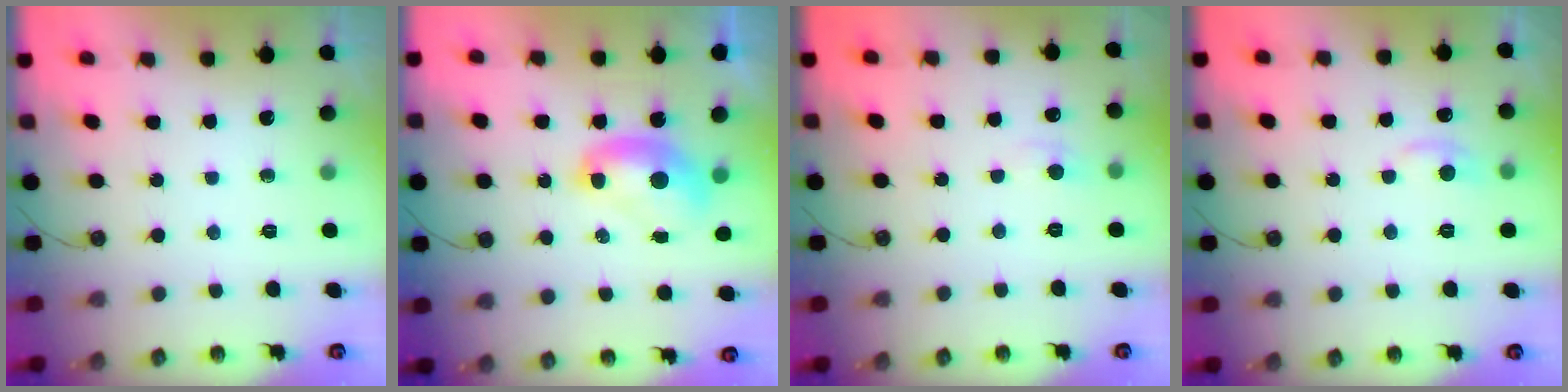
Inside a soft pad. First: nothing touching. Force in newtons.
{"total": 2.1, "press": 2.1, "slide": 0.3}
{"total": 0.6, "press": 0.3, "slide": 0.5}
{"total": 0.7, "press": 0.4, "slide": 0.6}